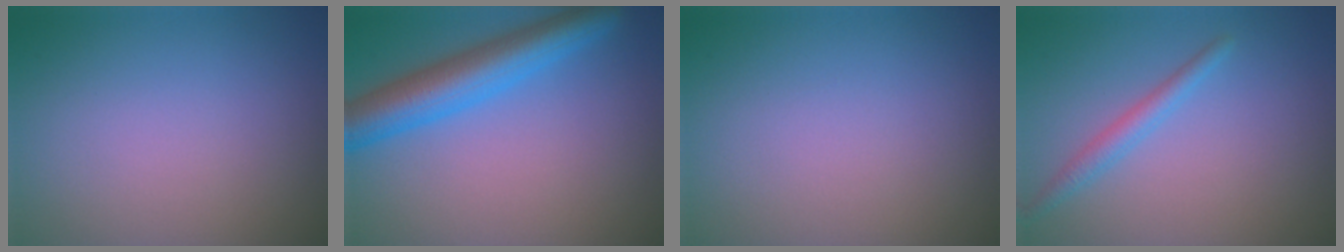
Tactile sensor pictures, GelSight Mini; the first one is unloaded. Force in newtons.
{"total": 6.6, "press": 6.5, "slide": 0.3}
{"total": 0.0}
{"total": 1.9, "press": 1.9, "slide": 0.2}